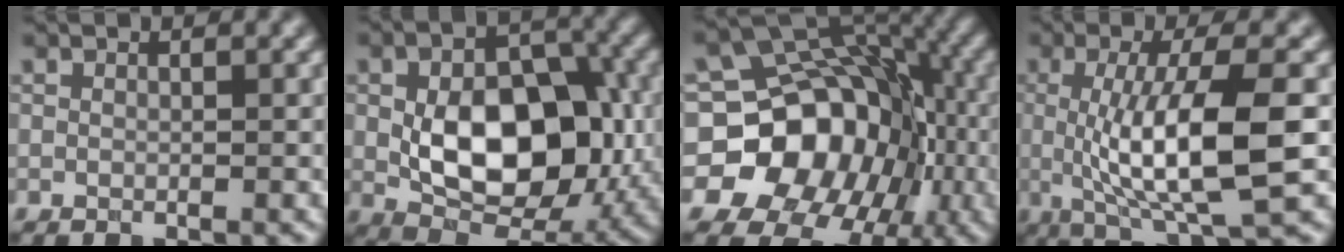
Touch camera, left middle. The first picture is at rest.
{"total": 10.6, "force": [-0.8, 6.6, 8.2], "torque": [-0.142, 0.001, -0.006]}
{"total": 17.1, "force": [-4.2, 14.6, 7.8], "torque": [-0.113, 0.007, -0.091]}
{"total": 9.5, "force": [-0.5, 2.4, 9.1], "torque": [-0.142, -0.011, -0.004]}